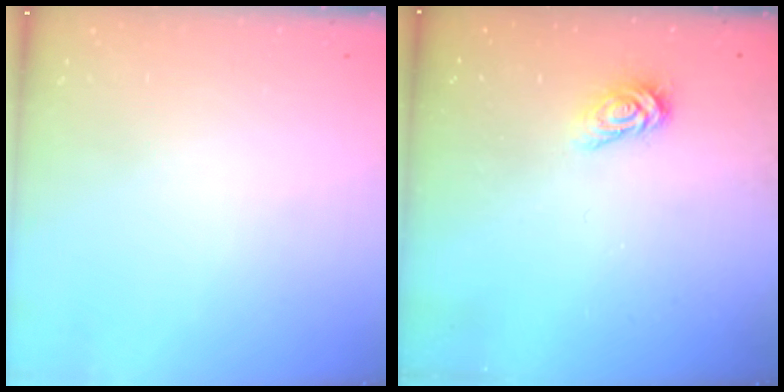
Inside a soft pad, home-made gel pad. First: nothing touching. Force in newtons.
{"total": 3.4, "press": 3.4, "slide": 0.4}